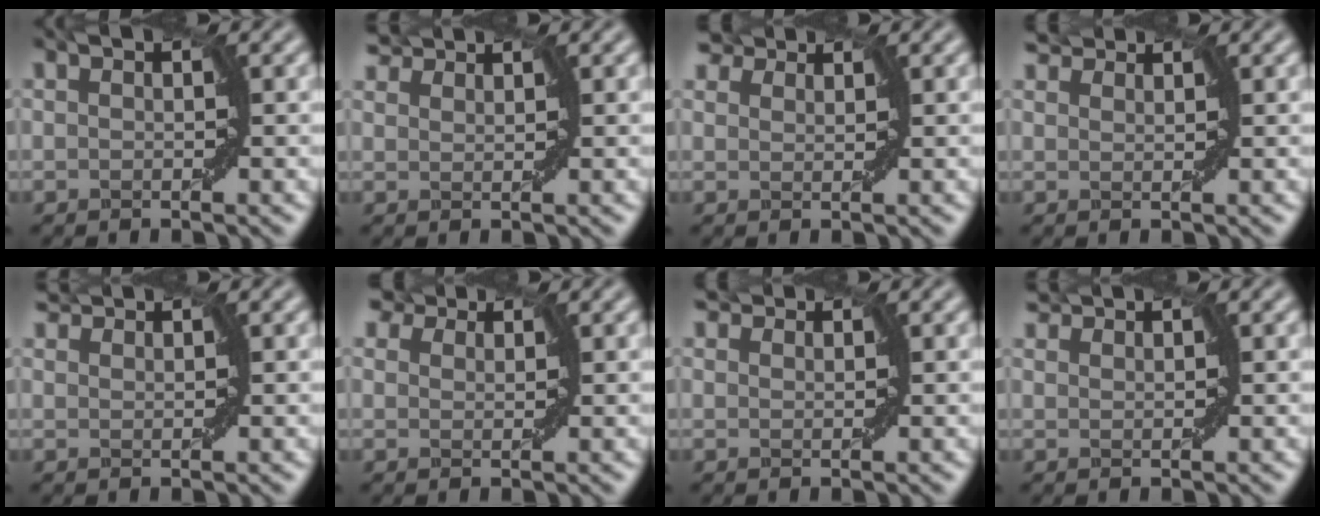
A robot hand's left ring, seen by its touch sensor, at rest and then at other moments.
{"total": 2.8, "force": [2.6, 0.7, 0.6], "torque": [-0.017, 0.010, 0.044]}
{"total": 3.8, "force": [3.2, 1.7, 1.3], "torque": [-0.034, 0.005, 0.050]}
{"total": 2.8, "force": [2.6, 0.7, 0.7], "torque": [-0.015, 0.008, 0.039]}
{"total": 2.2, "force": [2.2, 0.2, 0.4], "torque": [-0.009, 0.008, 0.038]}
{"total": 4.8, "force": [3.9, 2.2, 1.8], "torque": [-0.049, 0.009, 0.060]}
{"total": 2.0, "force": [1.9, 0.5, 0.4], "torque": [-0.009, 0.005, 0.030]}
{"total": 2.1, "force": [2.0, 0.2, 0.4], "torque": [-0.008, 0.007, 0.038]}